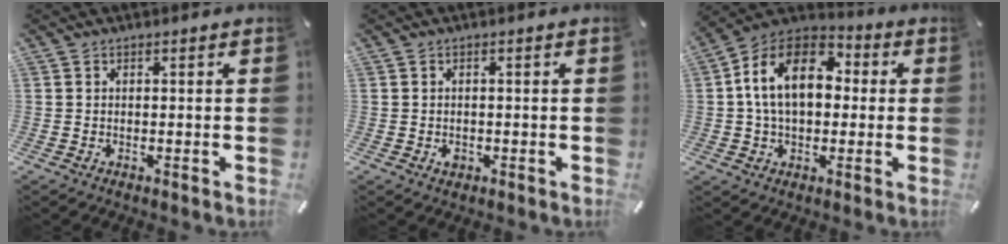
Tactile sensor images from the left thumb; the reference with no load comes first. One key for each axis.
{"total": 1.9, "fx": -0.6, "fy": 1.5, "fz": 1.0, "tx": -0.019, "ty": 0.003, "tz": -0.011}
{"total": 15.3, "fx": 1.7, "fy": 10.6, "fz": 10.9, "tx": -0.232, "ty": 0.009, "tz": 0.024}